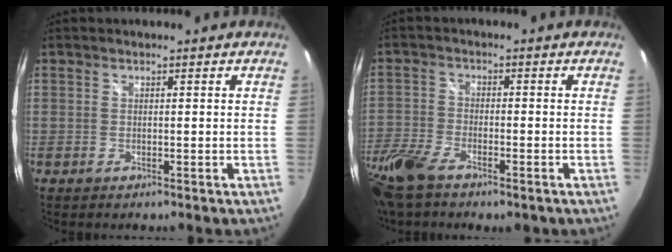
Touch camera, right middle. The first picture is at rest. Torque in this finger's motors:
{"motor_torque": [0.93, -1.21, 0.15, 0.11]}